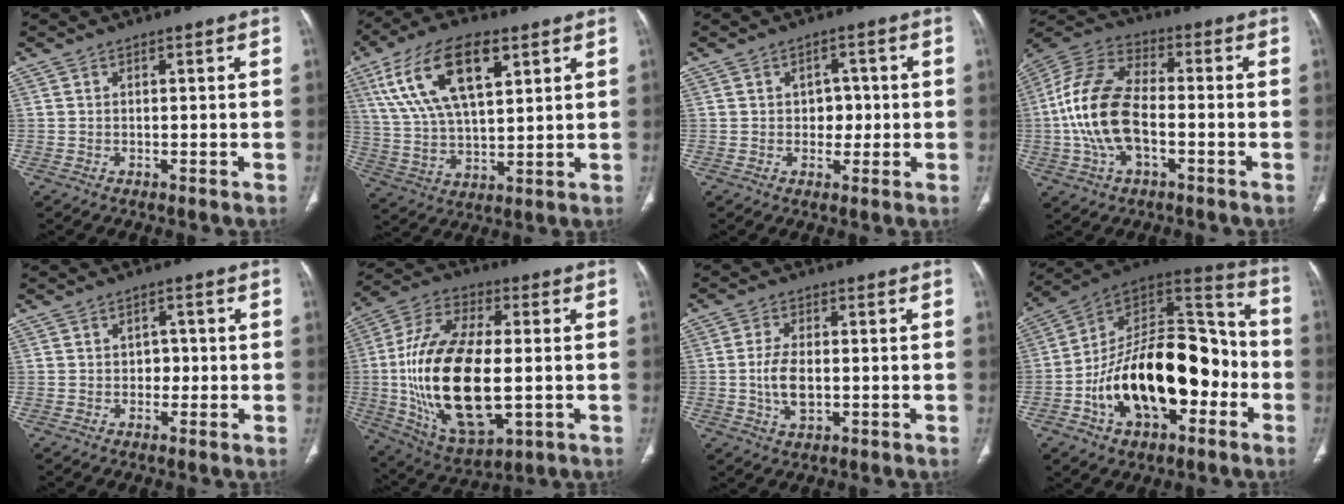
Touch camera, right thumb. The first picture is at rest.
{"total": 17.9, "force": [7.8, 7.9, 14.0], "torque": [-0.254, -0.013, 0.147]}
{"total": 3.9, "force": [0.1, 3.0, 2.4], "torque": [-0.004, 0.004, -0.002]}
{"total": 15.2, "force": [-2.2, 8.1, 12.7], "torque": [-0.266, 0.032, -0.045]}
{"total": 2.3, "force": [-0.1, 1.9, 1.3], "torque": [0.000, 0.004, -0.005]}
{"total": 25.1, "force": [-1.9, 12.0, 21.9], "torque": [-0.432, -0.002, -0.017]}
{"total": 6.0, "force": [-0.5, 3.2, 5.1], "torque": [-0.100, -0.002, -0.008]}
{"total": 27.0, "force": [-7.2, 15.1, 21.2], "torque": [-0.323, 0.063, -0.106]}